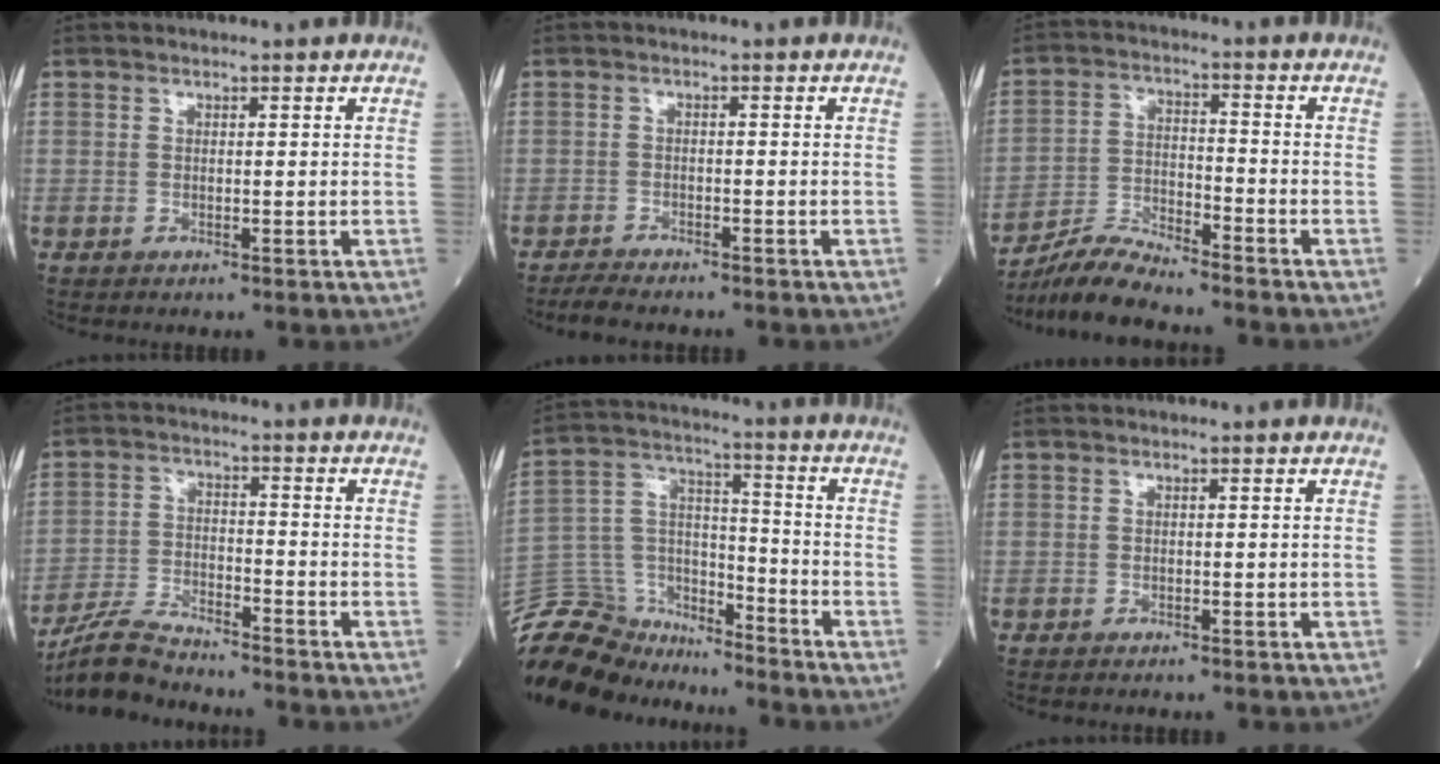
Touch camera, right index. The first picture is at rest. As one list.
[{"total": 3.3, "force": [-3.1, 0.5, 1.1], "torque": [-0.024, -0.010, -0.053]}, {"total": 7.6, "force": [-7.3, 0.0, 2.2], "torque": [-0.050, -0.010, -0.139]}, {"total": 8.0, "force": [-7.6, 0.7, 2.2], "torque": [-0.047, -0.014, -0.144]}, {"total": 15.7, "force": [-14.9, 4.6, 1.7], "torque": [-0.042, 0.053, -0.264]}, {"total": 0.8, "force": [-0.7, 0.2, 0.3], "torque": [-0.009, -0.001, -0.012]}]